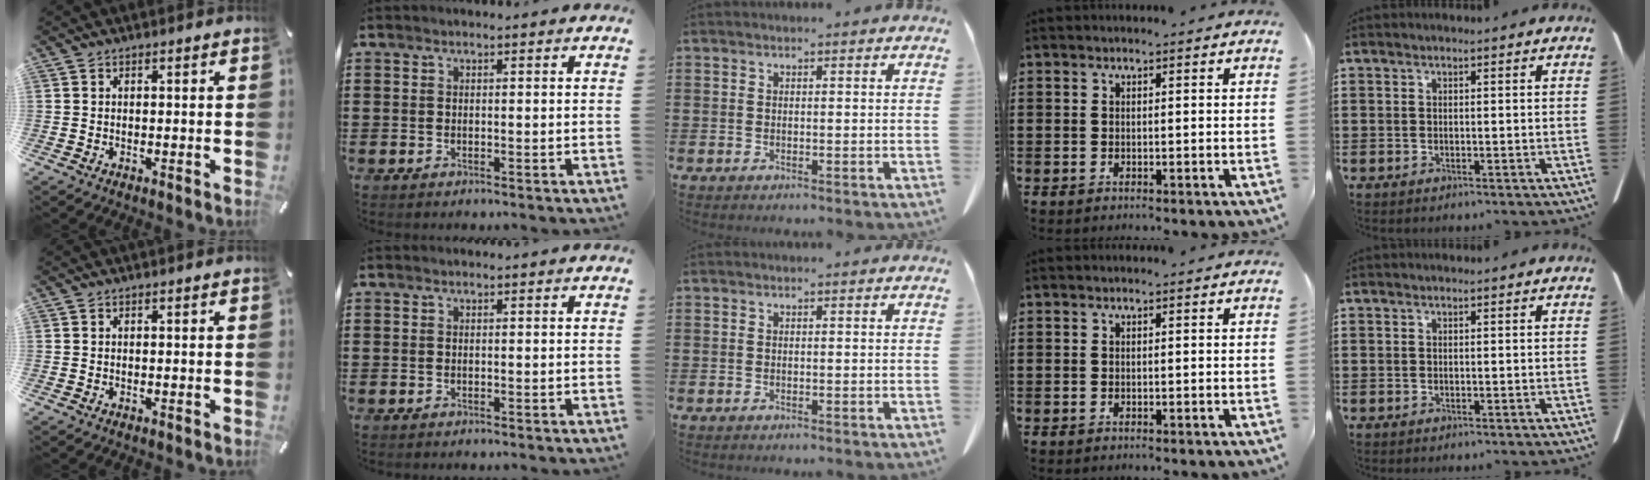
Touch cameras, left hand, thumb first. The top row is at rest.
{}